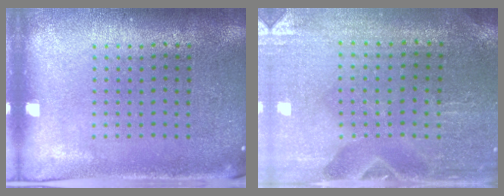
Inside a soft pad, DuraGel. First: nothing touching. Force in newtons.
{"total": 0.6, "press": 0.6, "slide": 0.0}